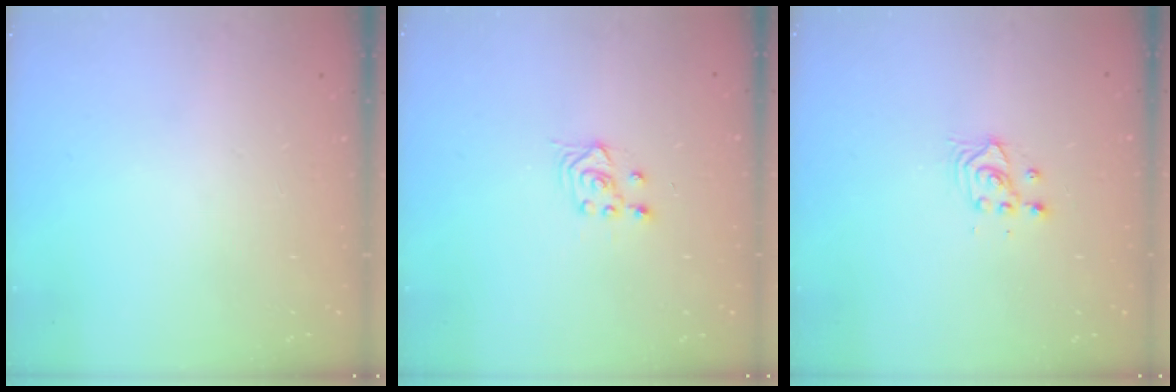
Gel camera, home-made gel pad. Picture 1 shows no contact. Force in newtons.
{"total": 3.3, "press": 2.9, "slide": 1.5}
{"total": 3.6, "press": 3.6, "slide": 0.3}